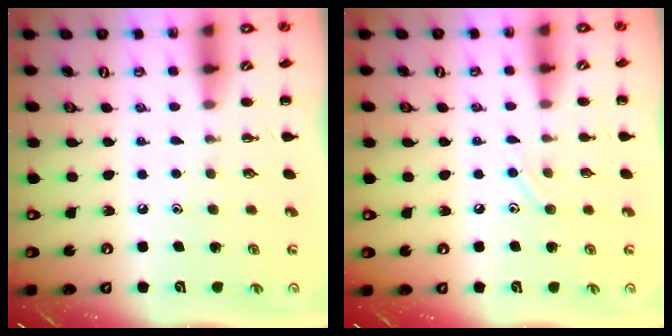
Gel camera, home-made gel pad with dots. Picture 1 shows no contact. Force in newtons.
{"total": 5.9, "press": 5.7, "slide": 1.3}